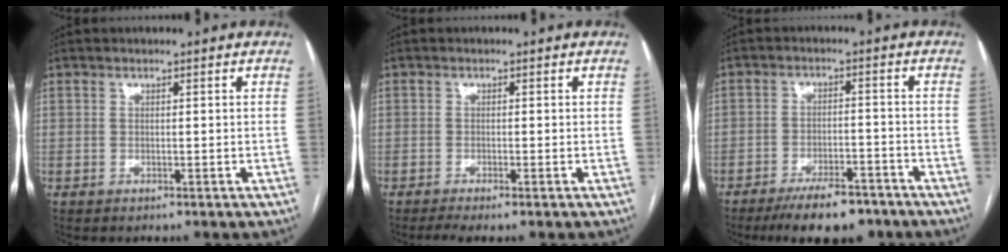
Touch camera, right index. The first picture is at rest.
{"total": 2.5, "force": [-1.7, 0.0, 1.8], "torque": [-0.035, -0.005, -0.033]}
{"total": 9.0, "force": [-6.9, 3.1, 4.9], "torque": [-0.074, -0.004, -0.112]}